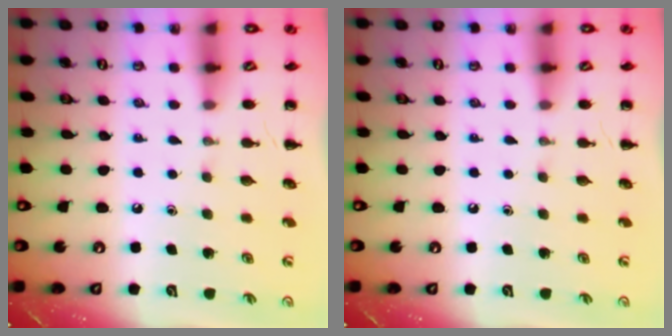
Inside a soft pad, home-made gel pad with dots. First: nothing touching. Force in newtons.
{"total": 0.0}